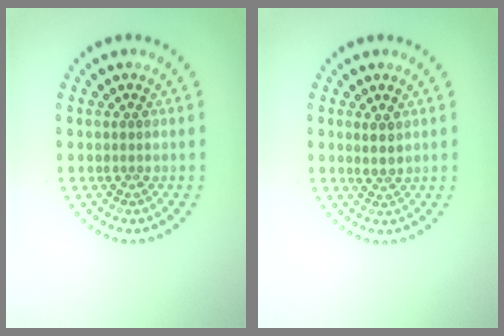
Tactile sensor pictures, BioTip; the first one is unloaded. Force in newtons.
{"total": 1.3, "press": 1.1, "slide": 0.6}